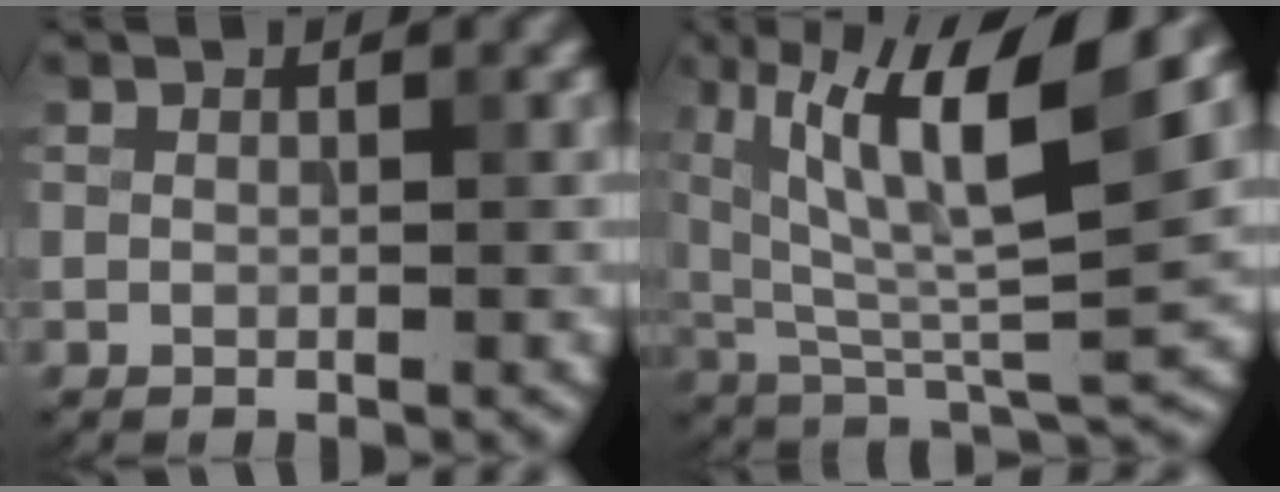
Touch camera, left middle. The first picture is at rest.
{"total": 11.6, "force": [5.2, 2.8, 10.0], "torque": [-0.168, 0.005, 0.097]}